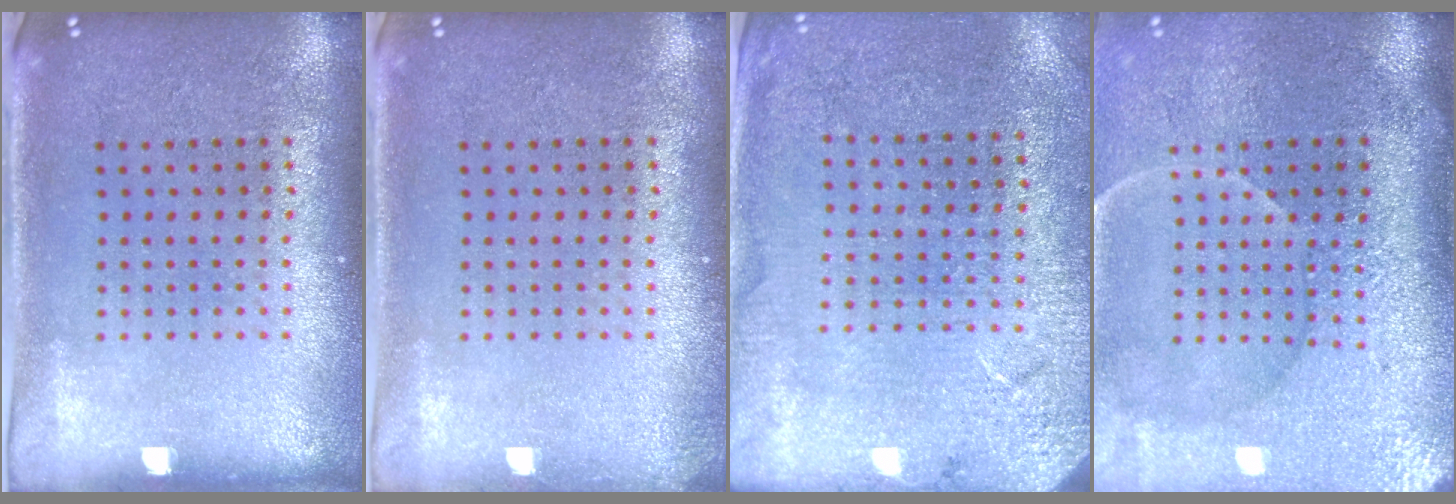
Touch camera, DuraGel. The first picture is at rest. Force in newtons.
{"total": 0.6, "press": 0.6, "slide": 0.1}
{"total": 2.7, "press": 2.7, "slide": 0.1}
{"total": 4.3, "press": 3.8, "slide": 2.1}